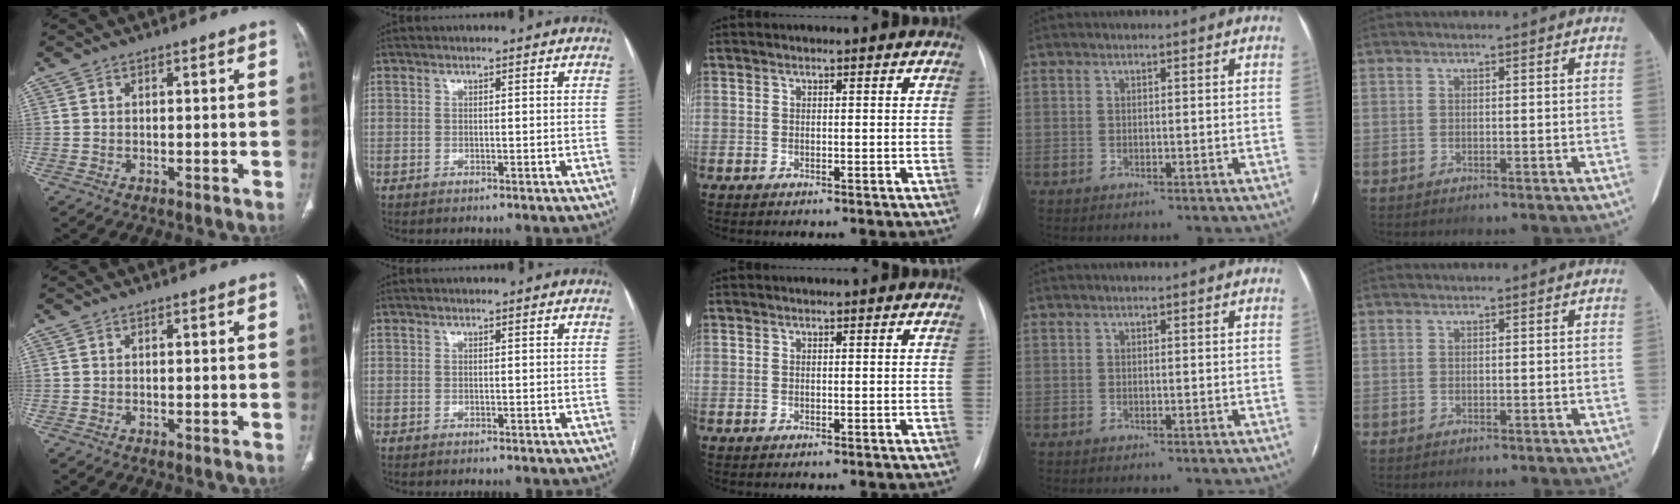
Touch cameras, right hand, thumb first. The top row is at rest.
{}